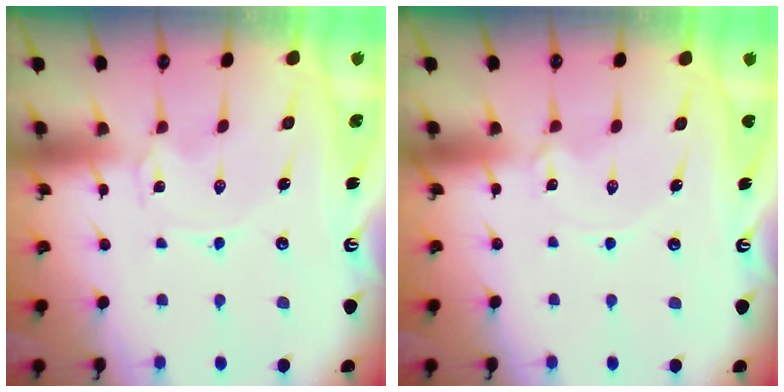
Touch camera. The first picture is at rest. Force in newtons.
{"total": 0.7, "press": 0.7, "slide": 0.0}